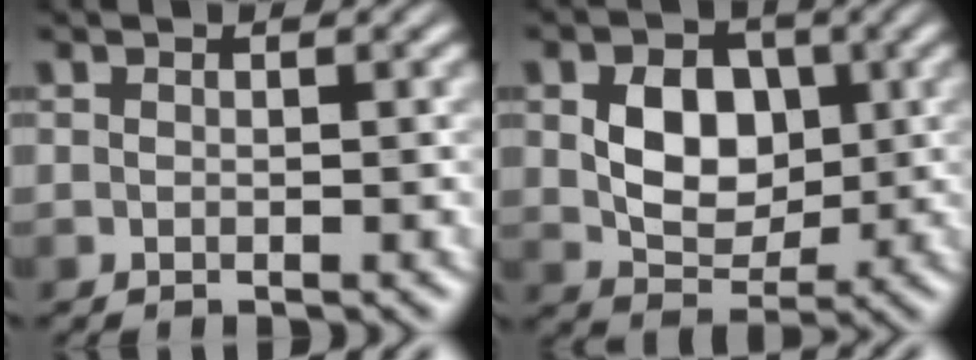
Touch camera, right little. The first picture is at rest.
{"total": 5.4, "force": [-0.3, 3.9, 3.8], "torque": [-0.070, -0.004, -0.004]}